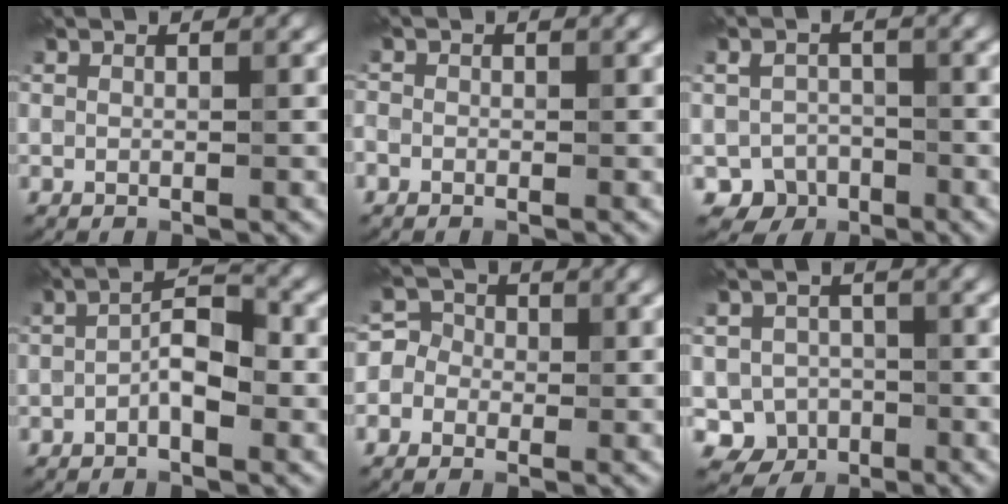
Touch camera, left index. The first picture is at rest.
{"total": 0.7, "force": [-0.3, 0.6, 0.2], "torque": [-0.003, -0.005, -0.010]}
{"total": 3.4, "force": [-1.9, 2.7, 0.6], "torque": [0.001, -0.005, -0.029]}
{"total": 3.5, "force": [-1.0, 1.3, 3.1], "torque": [-0.049, 0.012, -0.026]}
{"total": 3.5, "force": [-0.6, 3.3, 0.8], "torque": [0.004, 0.019, -0.039]}
{"total": 3.8, "force": [-1.3, 3.5, 0.8], "torque": [-0.001, -0.001, -0.024]}